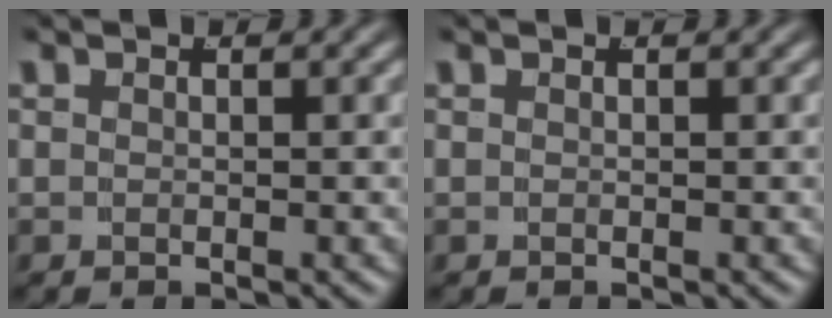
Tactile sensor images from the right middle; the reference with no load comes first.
{"total": 0.0}